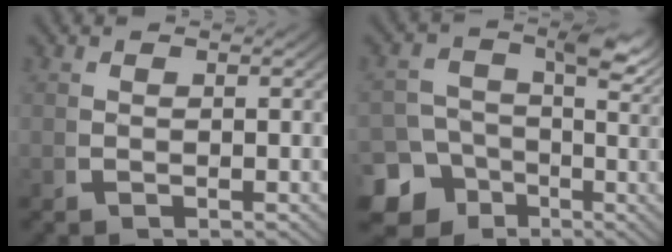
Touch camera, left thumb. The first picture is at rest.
{"total": 11.5, "force": [-3.5, 9.6, 5.2], "torque": [-0.078, -0.046, -0.051]}